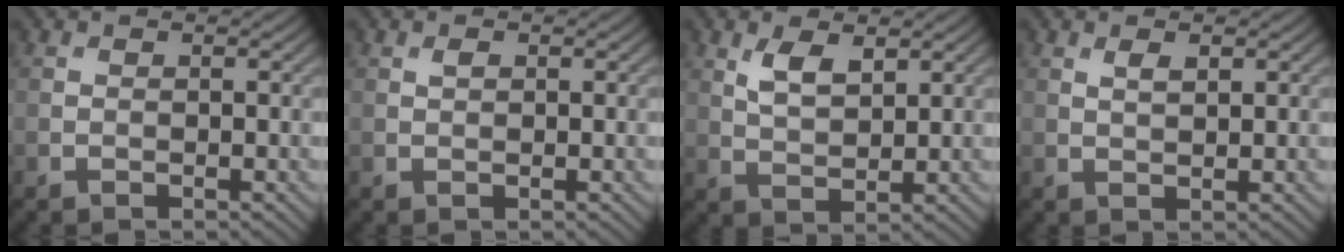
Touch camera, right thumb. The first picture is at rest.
{"total": 0.7, "force": [0.3, 0.4, 0.5], "torque": [-0.012, 0.000, 0.007]}
{"total": 4.1, "force": [2.1, 1.8, 3.0], "torque": [-0.068, -0.004, 0.045]}
{"total": 1.7, "force": [0.9, 0.6, 1.3], "torque": [-0.027, -0.003, 0.019]}